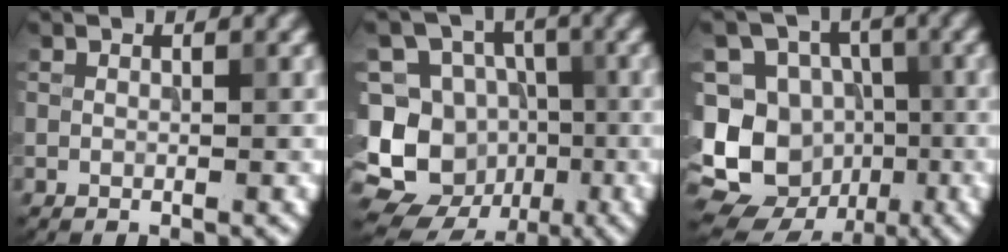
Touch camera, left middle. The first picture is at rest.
{"total": 14.6, "force": [-5.1, 13.1, 3.7], "torque": [-0.106, 0.004, -0.078]}
{"total": 13.0, "force": [-4.2, 11.5, 4.5], "torque": [-0.101, 0.002, -0.079]}